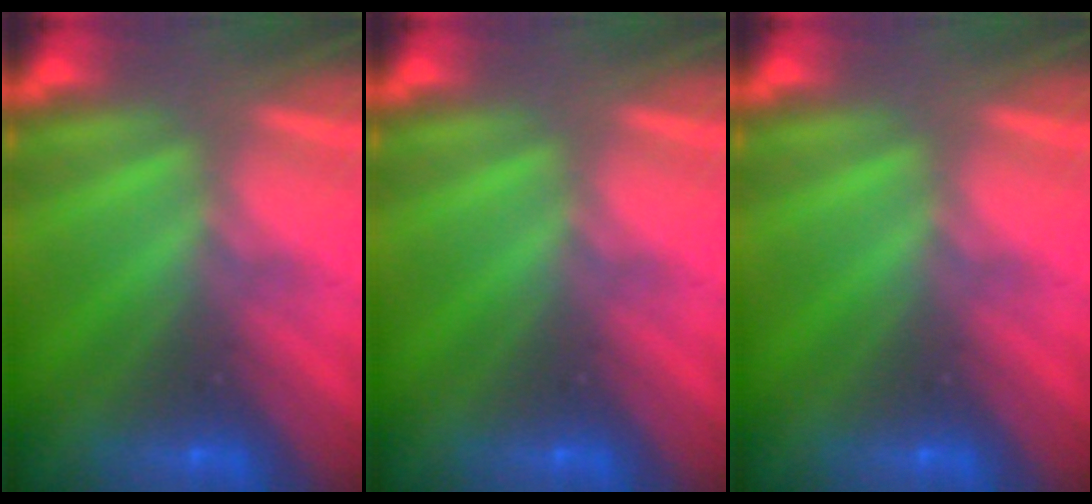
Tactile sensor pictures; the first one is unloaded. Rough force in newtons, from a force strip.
{"total": 0.0}
{"total": 0.0}